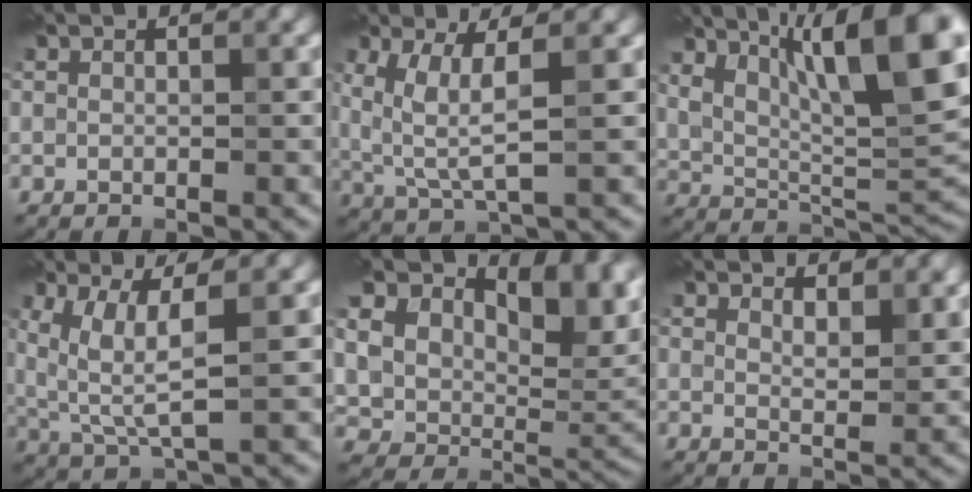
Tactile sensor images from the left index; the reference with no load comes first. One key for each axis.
{"total": 3.9, "fx": 0.9, "fy": 0.7, "fz": 3.8, "tx": -0.089, "ty": -0.004, "tz": 0.025}
{"total": 13.3, "fx": 6.3, "fy": 4.3, "fz": 10.9, "tx": -0.168, "ty": 0.014, "tz": 0.106}
{"total": 4.9, "fx": 1.2, "fy": 1.1, "fz": 4.6, "tx": -0.111, "ty": -0.008, "tz": 0.033}
{"total": 16.5, "fx": 7.1, "fy": 10.3, "fz": 10.7, "tx": -0.206, "ty": 0.045, "tz": 0.135}
{"total": 2.5, "fx": 1.9, "fy": 0.8, "fz": 1.4, "tx": -0.031, "ty": -0.002, "tz": 0.032}